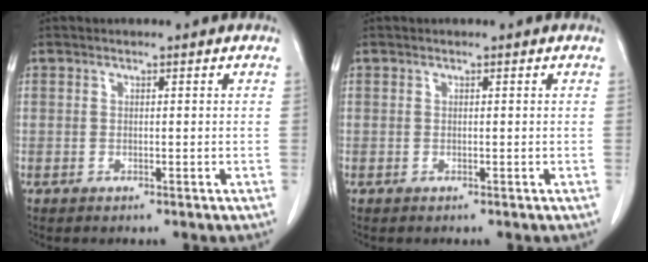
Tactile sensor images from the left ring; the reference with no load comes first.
{"total": 0.0}